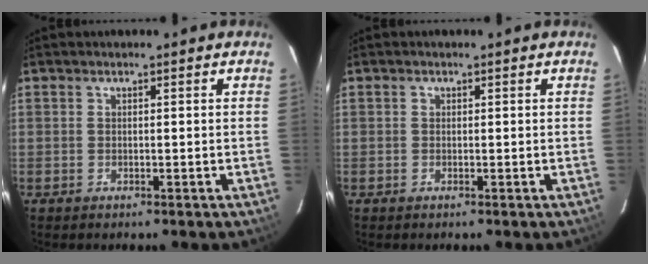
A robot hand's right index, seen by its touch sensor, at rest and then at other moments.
{"total": 0.5, "force": [0.0, 0.5, 0.1], "torque": [0.000, 0.003, -0.001]}